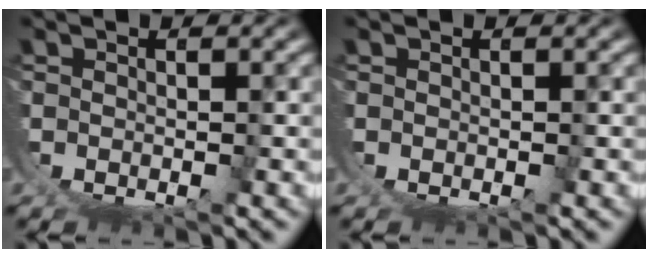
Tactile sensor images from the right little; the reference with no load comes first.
{"total": 0.0}